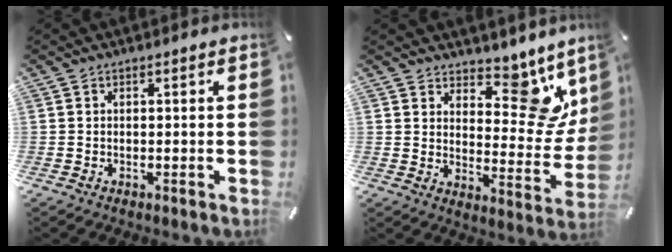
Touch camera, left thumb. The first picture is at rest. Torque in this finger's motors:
{"motor_torque": [0.74, -0.09, 0.28, -0.05, 0.05]}